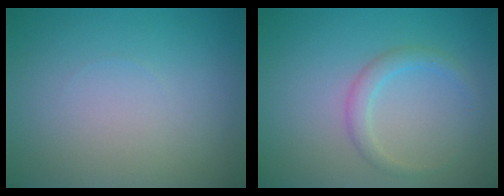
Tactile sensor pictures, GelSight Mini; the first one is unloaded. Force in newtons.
{"total": 1.9, "press": 1.9, "slide": 0.2}